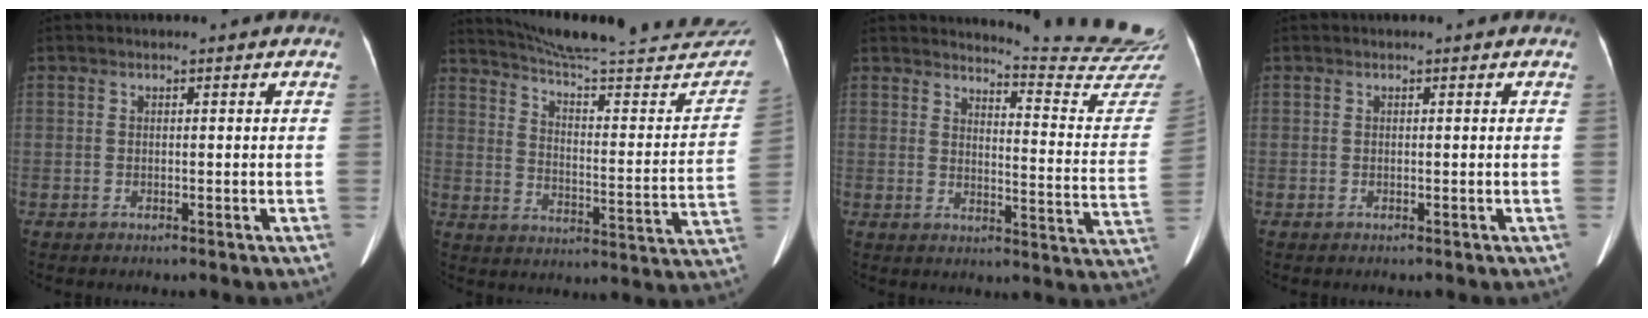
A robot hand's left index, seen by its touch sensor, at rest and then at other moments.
{"total": 29.6, "force": [27.5, 2.2, 10.9], "torque": [-0.160, -0.100, 0.346]}
{"total": 15.9, "force": [15.7, -2.0, 1.3], "torque": [-0.016, -0.149, 0.170]}
{"total": 0.0}